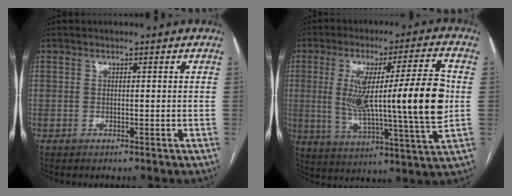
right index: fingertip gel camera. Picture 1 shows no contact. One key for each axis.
{"total": 19.7, "fx": 0.6, "fy": 1.1, "fz": 19.7, "tx": -0.334, "ty": 0.004, "tz": 0.007}